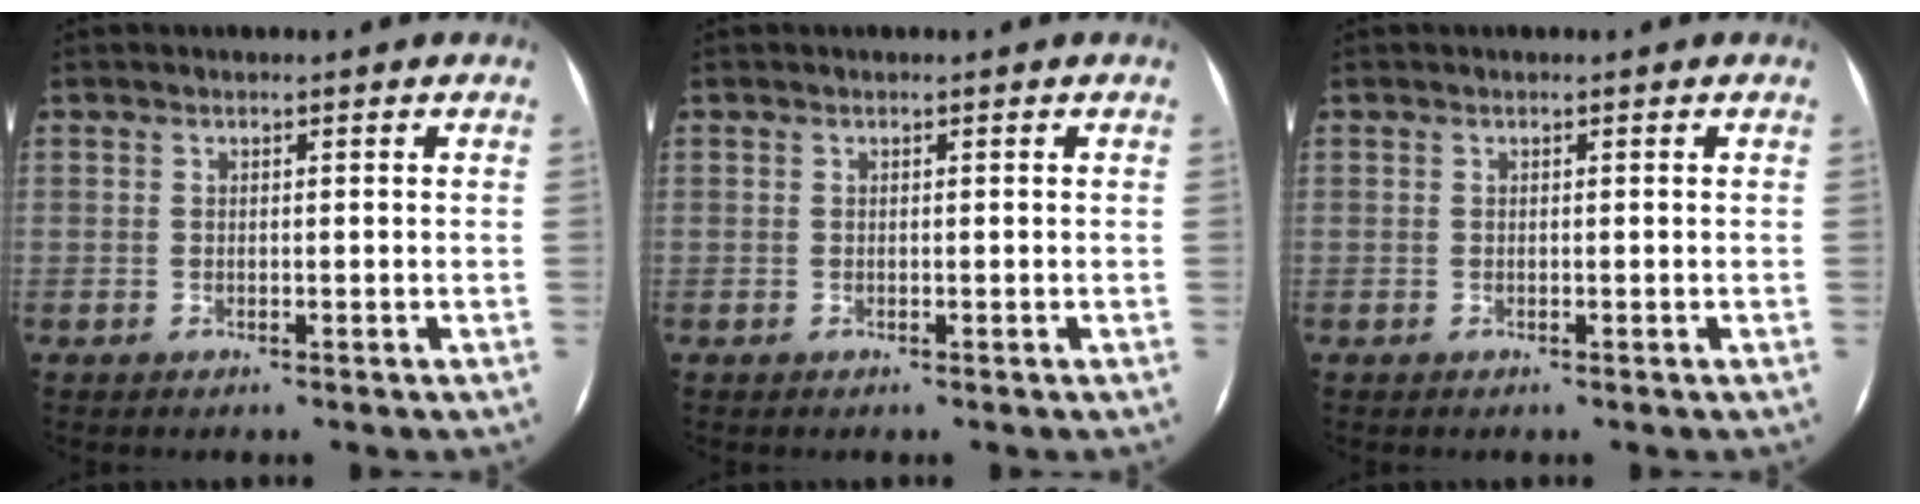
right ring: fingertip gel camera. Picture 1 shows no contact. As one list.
[{"total": 0.0}, {"total": 0.0}]